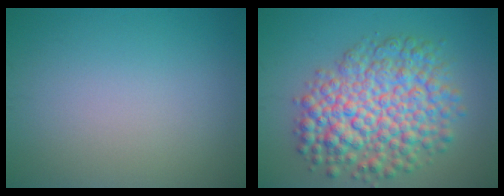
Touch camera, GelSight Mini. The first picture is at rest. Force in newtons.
{"total": 9.4, "press": 9.4, "slide": 0.2}